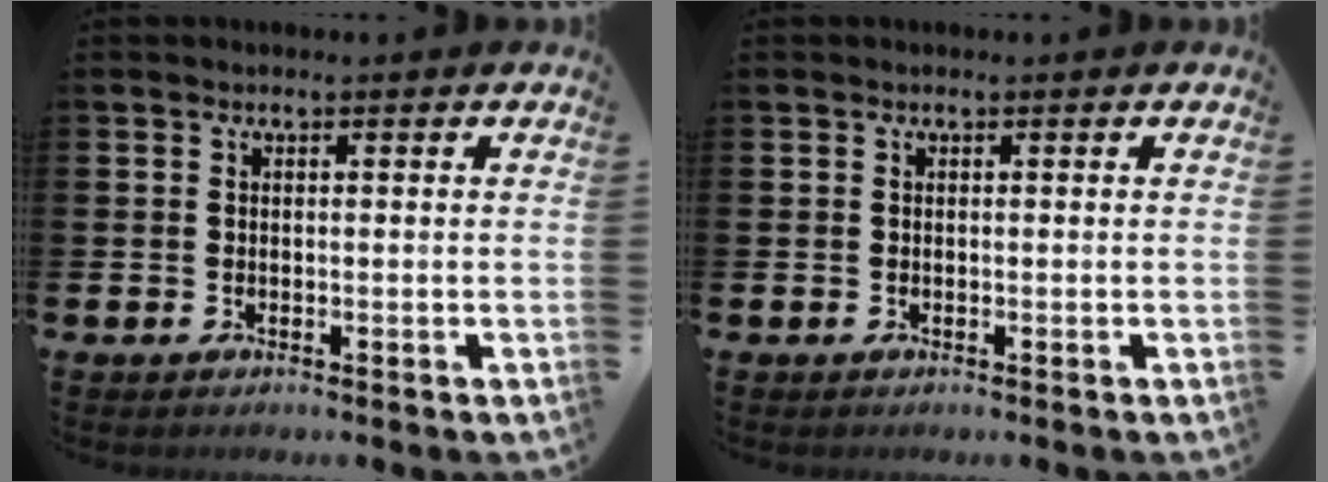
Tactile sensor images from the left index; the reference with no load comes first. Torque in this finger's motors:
{"motor_torque": [-0.11, -0.05, 0.03, -0.01]}